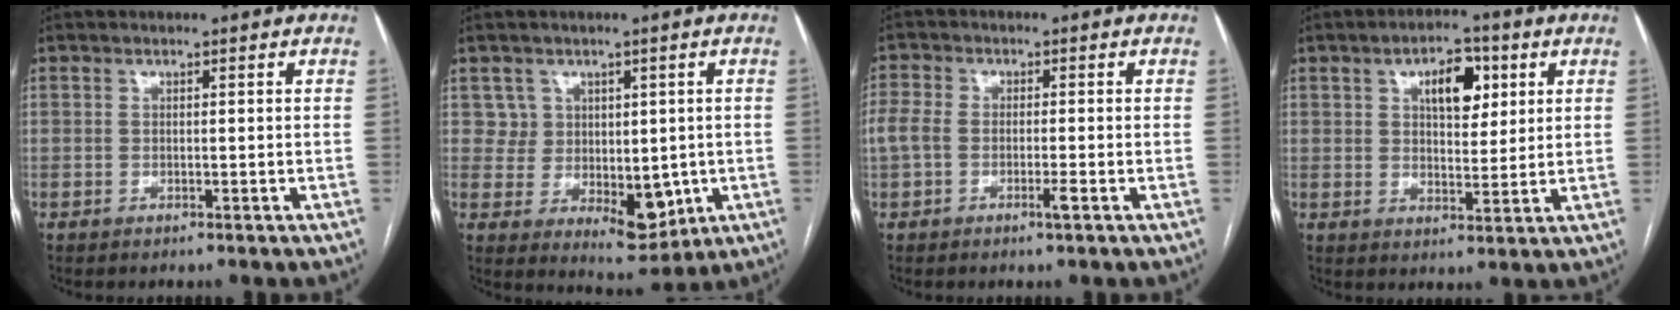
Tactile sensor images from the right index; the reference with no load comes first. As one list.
[{"total": 7.0, "force": [0.8, 5.9, 3.6], "torque": [-0.046, 0.005, 0.035]}, {"total": 4.4, "force": [-1.6, 1.7, 3.8], "torque": [-0.093, 0.011, -0.031]}, {"total": 7.4, "force": [2.9, 3.5, 5.8], "torque": [-0.089, 0.012, 0.048]}]